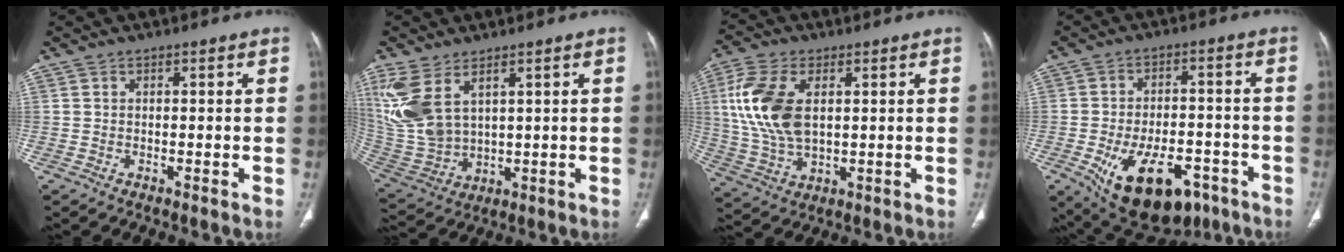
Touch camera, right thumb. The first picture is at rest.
{"total": 13.6, "force": [6.0, 7.4, 9.8], "torque": [-0.221, -0.018, 0.146]}
{"total": 14.1, "force": [2.8, 7.8, 11.3], "torque": [-0.250, -0.004, 0.059]}
{"total": 18.4, "force": [-8.8, 10.0, 12.8], "torque": [-0.193, 0.026, -0.117]}